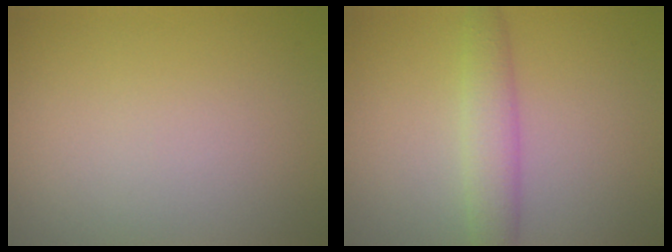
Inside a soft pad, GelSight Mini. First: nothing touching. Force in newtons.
{"total": 2.9, "press": 2.9, "slide": 0.1}